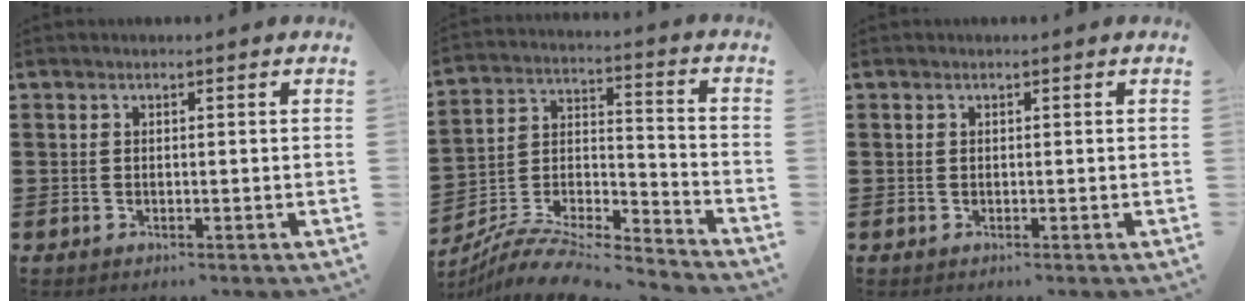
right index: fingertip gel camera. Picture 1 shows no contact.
{"total": 9.8, "force": [-9.2, 1.6, 3.1], "torque": [-0.055, 0.017, -0.183]}
{"total": 0.0}